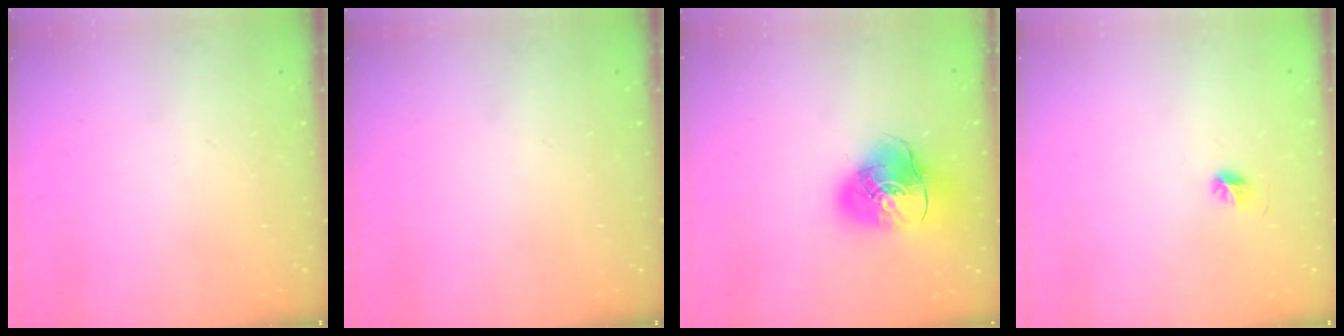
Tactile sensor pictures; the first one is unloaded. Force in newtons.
{"total": 0.0}
{"total": 12.3, "press": 12.2, "slide": 1.9}
{"total": 4.2, "press": 3.9, "slide": 1.4}